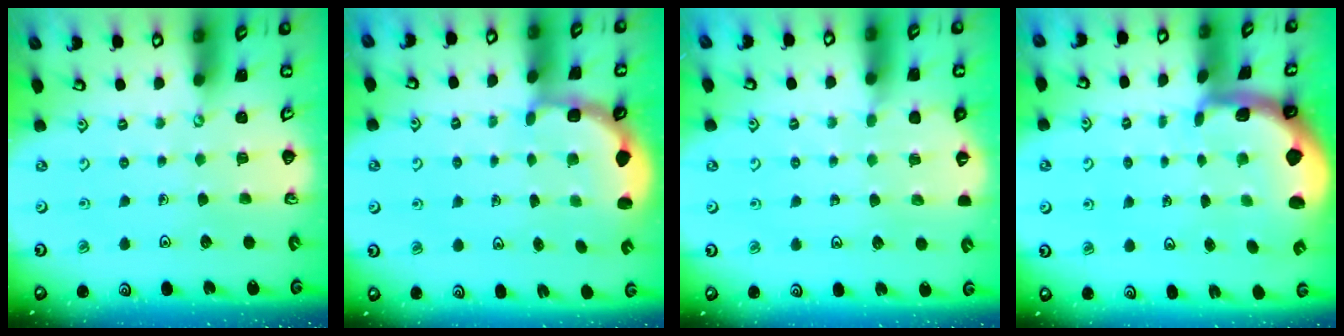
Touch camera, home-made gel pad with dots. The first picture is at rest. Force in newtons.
{"total": 3.0, "press": 2.6, "slide": 1.5}
{"total": 3.7, "press": 3.6, "slide": 0.5}
{"total": 1.6, "press": 1.5, "slide": 0.4}